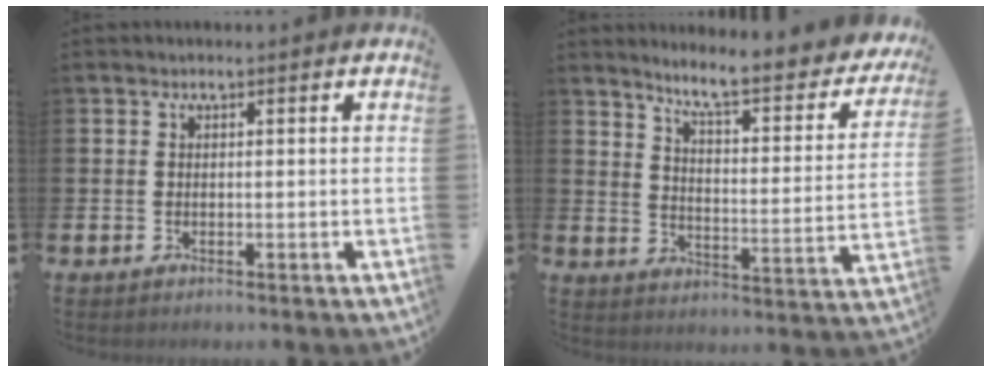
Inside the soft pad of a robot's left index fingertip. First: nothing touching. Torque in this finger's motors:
{"motor_torque": [-0.09, -1.00, 0.62, 0.17]}